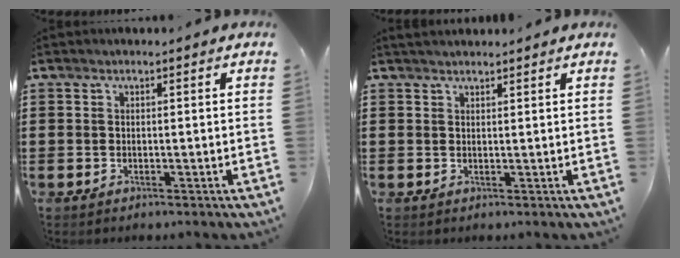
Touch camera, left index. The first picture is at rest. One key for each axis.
{"total": 1.2, "fx": 1.2, "fy": 0.3, "fz": 0.1, "tx": -0.004, "ty": 0.000, "tz": 0.024}